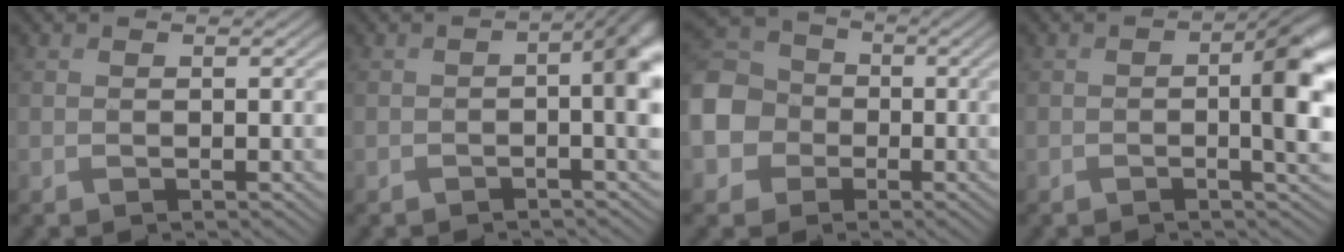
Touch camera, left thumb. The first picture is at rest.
{"total": 4.7, "force": [-0.6, 1.6, 4.4], "torque": [-0.055, -0.001, -0.012]}
{"total": 11.2, "force": [-2.7, 9.9, 4.5], "torque": [-0.162, -0.023, -0.083]}
{"total": 5.7, "force": [-0.3, 1.9, 5.4], "torque": [-0.071, -0.003, -0.006]}